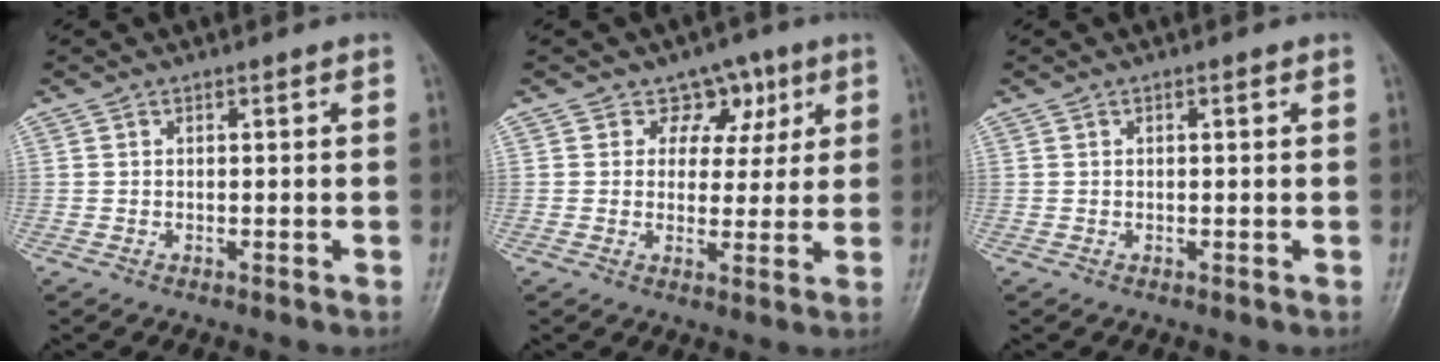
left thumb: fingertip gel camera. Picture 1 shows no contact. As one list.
[{"total": 6.1, "force": [3.1, 5.0, 1.8], "torque": [0.018, -0.007, 0.042]}, {"total": 0.7, "force": [0.3, 0.1, 0.6], "torque": [-0.011, 0.001, 0.004]}]